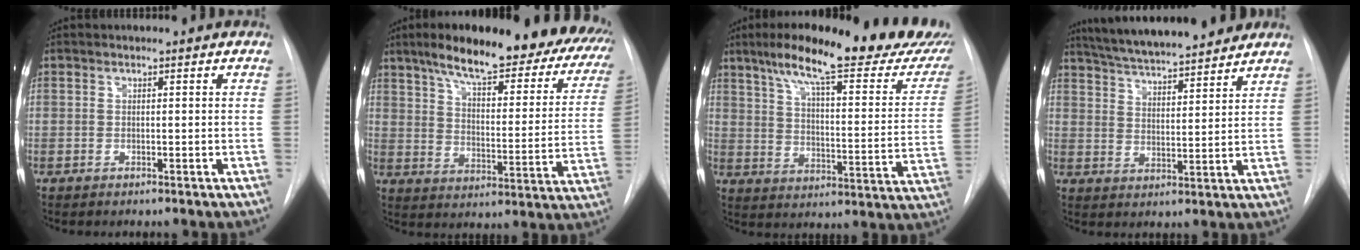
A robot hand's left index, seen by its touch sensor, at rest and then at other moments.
{"total": 27.6, "force": [21.7, 7.3, 15.4], "torque": [-0.203, -0.011, 0.267]}
{"total": 27.9, "force": [22.2, 4.5, 16.2], "torque": [-0.227, -0.029, 0.285]}
{"total": 17.1, "force": [15.1, 2.3, 7.7], "torque": [-0.132, 0.021, 0.232]}